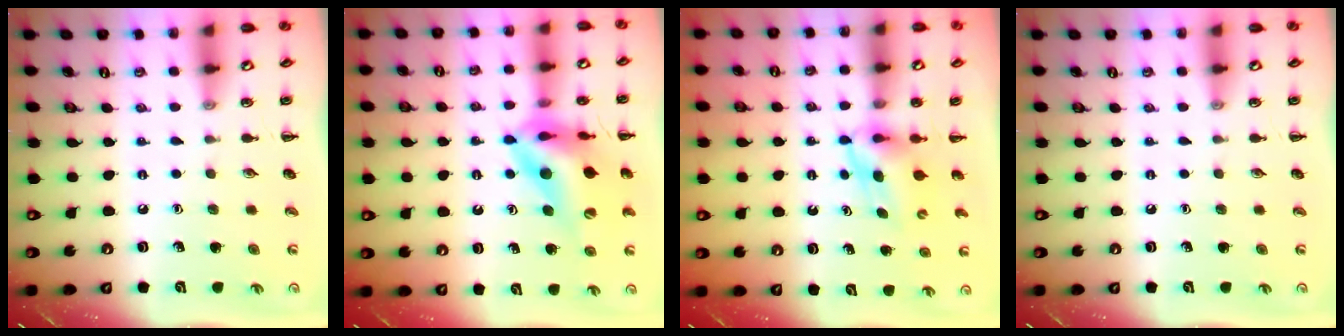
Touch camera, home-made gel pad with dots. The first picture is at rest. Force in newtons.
{"total": 15.1, "press": 14.4, "slide": 4.7}
{"total": 5.1, "press": 5.1, "slide": 0.5}
{"total": 0.0}